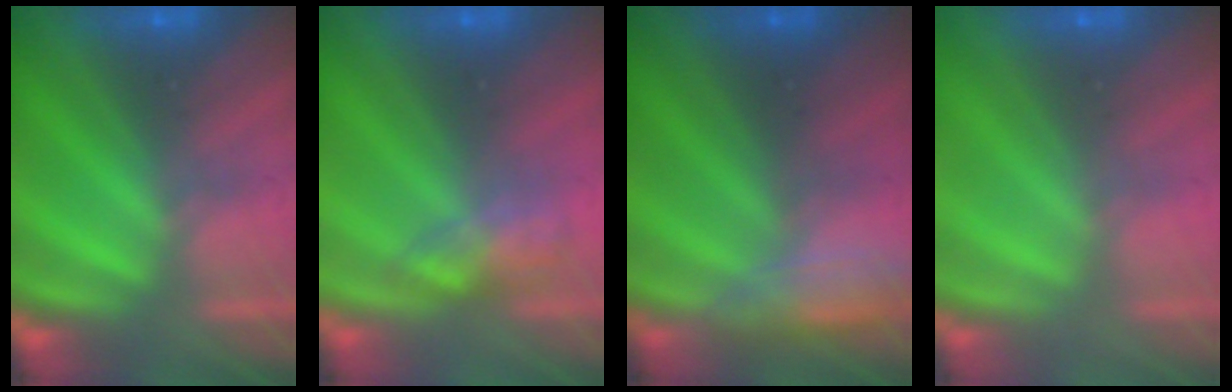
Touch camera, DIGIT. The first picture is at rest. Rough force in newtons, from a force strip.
{"total": 2.7}
{"total": 2.9}
{"total": 3.2}